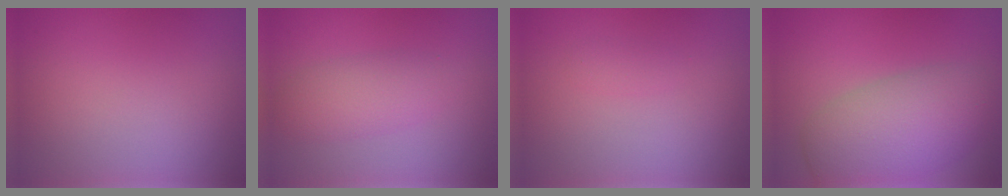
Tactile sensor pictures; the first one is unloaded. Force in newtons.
{"total": 2.8, "press": 2.8, "slide": 0.1}
{"total": 0.7, "press": 0.7, "slide": 0.0}
{"total": 7.0, "press": 7.0, "slide": 0.2}